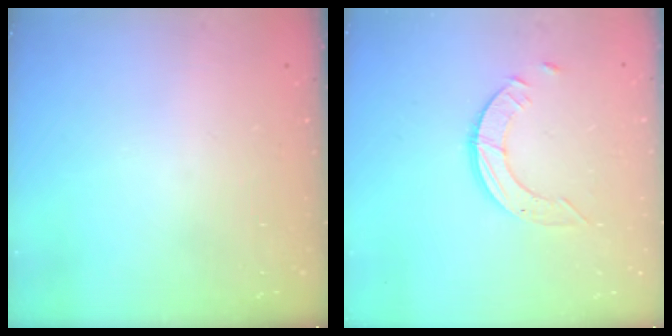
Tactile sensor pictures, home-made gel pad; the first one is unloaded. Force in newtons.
{"total": 3.7, "press": 3.6, "slide": 0.4}